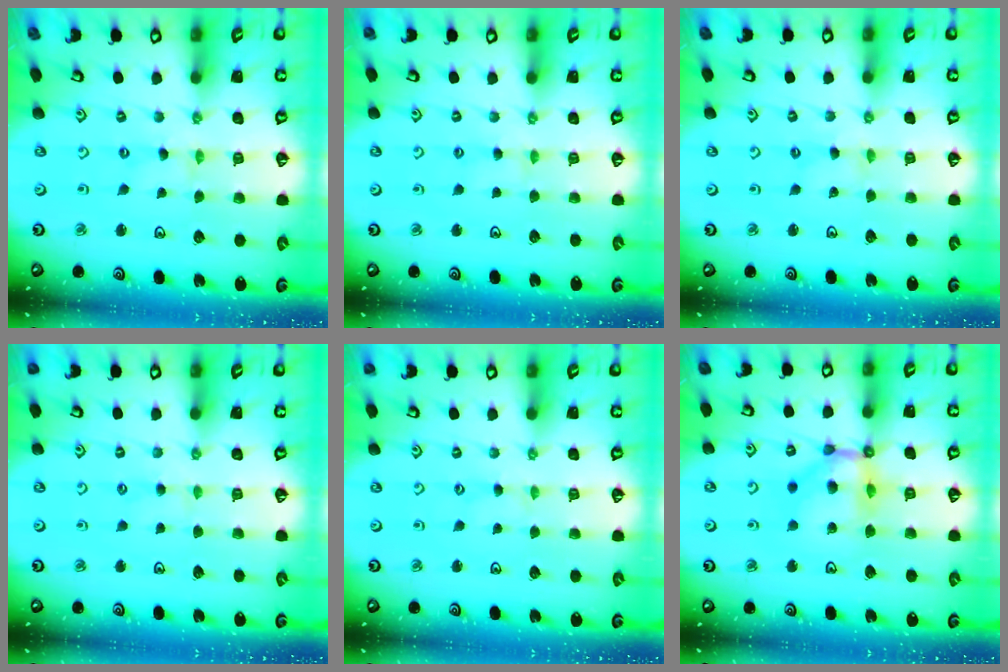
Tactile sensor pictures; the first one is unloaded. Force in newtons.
{"total": 3.1, "press": 3.1, "slide": 0.4}
{"total": 1.2, "press": 1.2, "slide": 0.1}
{"total": 1.9, "press": 1.9, "slide": 0.3}
{"total": 0.0}
{"total": 12.6, "press": 12.5, "slide": 1.8}